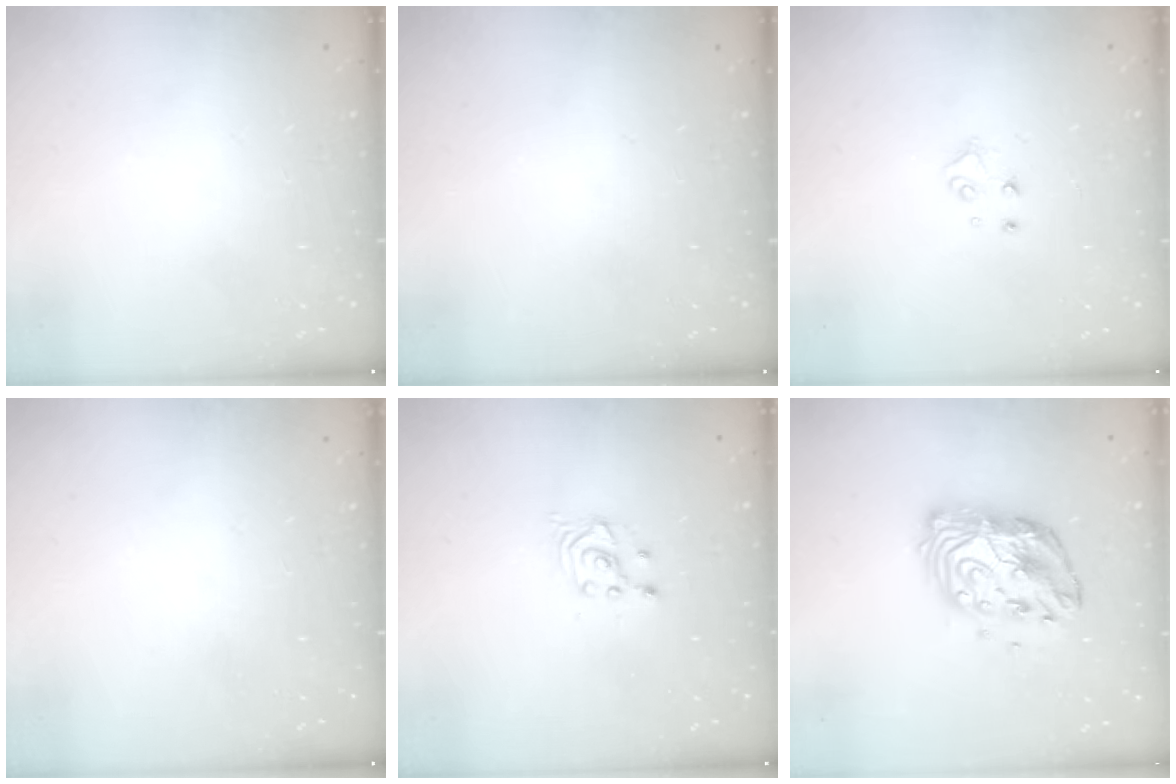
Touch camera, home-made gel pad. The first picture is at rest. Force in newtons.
{"total": 0.0}
{"total": 4.8, "press": 4.8, "slide": 0.5}
{"total": 0.0}
{"total": 2.6, "press": 2.5, "slide": 0.3}
{"total": 12.3, "press": 12.3, "slide": 1.0}